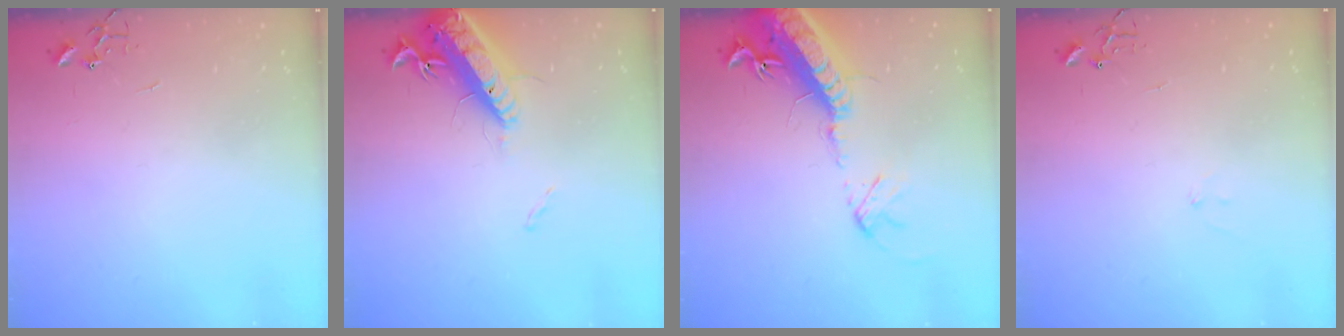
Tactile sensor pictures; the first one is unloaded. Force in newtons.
{"total": 16.7, "press": 16.2, "slide": 4.1}
{"total": 20.9, "press": 20.3, "slide": 4.9}
{"total": 7.0, "press": 7.0, "slide": 0.7}